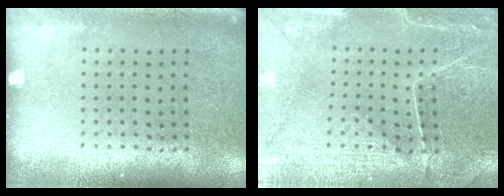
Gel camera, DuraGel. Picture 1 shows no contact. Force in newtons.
{"total": 1.3, "press": 1.3, "slide": 0.3}